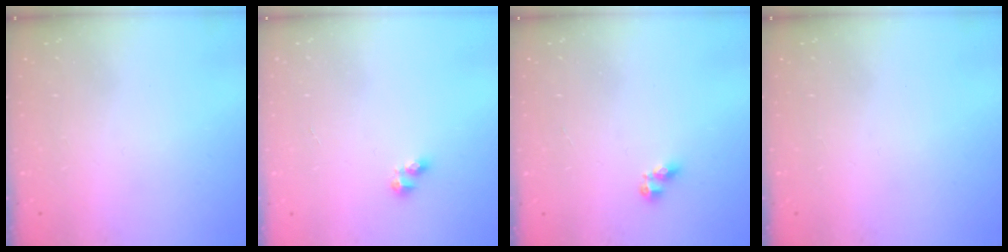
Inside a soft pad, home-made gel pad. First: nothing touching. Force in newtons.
{"total": 2.4, "press": 2.4, "slide": 0.3}
{"total": 3.4, "press": 3.4, "slide": 0.5}
{"total": 0.0}